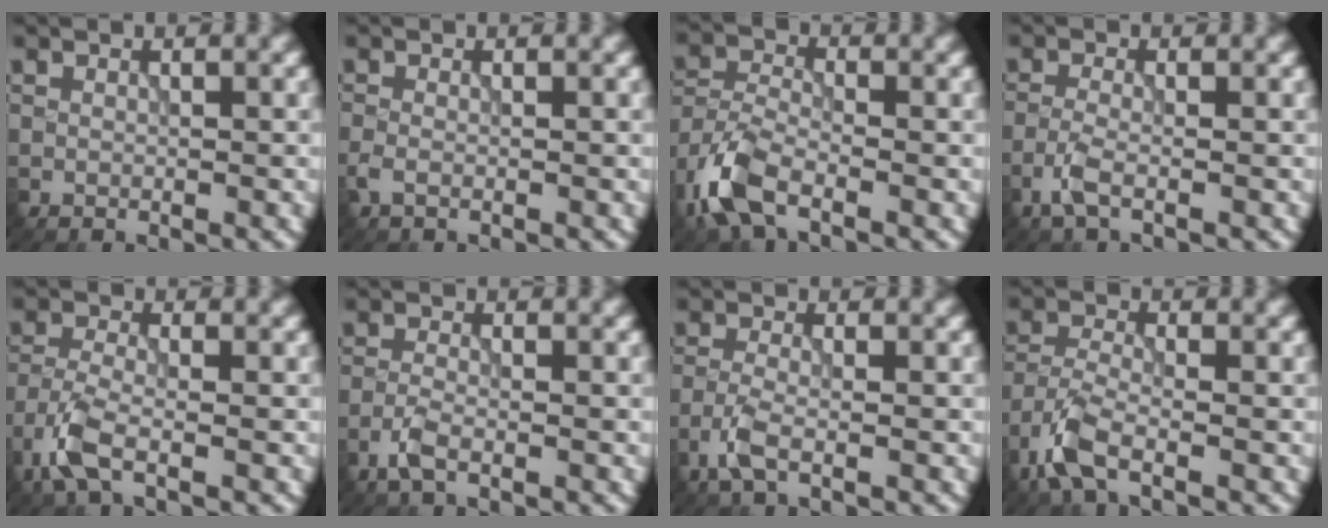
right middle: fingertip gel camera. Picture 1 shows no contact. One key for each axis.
{"total": 1.1, "fx": -0.6, "fy": 0.5, "fz": 0.8, "tx": -0.024, "ty": -0.003, "tz": -0.016}
{"total": 5.4, "fx": -3.3, "fy": 2.3, "fz": 3.6, "tx": -0.082, "ty": -0.004, "tz": -0.080}
{"total": 2.2, "fx": -1.2, "fy": 0.5, "fz": 1.7, "tx": -0.042, "ty": 0.001, "tz": -0.034}
{"total": 3.8, "fx": -2.3, "fy": 1.2, "fz": 2.8, "tx": -0.070, "ty": -0.006, "tz": -0.059}
{"total": 2.0, "fx": -1.2, "fy": 0.5, "fz": 1.5, "tx": -0.036, "ty": 0.000, "tz": -0.033}
{"total": 2.6, "fx": -1.5, "fy": 0.7, "fz": 2.0, "tx": -0.050, "ty": -0.001, "tz": -0.041}
{"total": 4.3, "fx": -2.8, "fy": 1.4, "fz": 3.0, "tx": -0.072, "ty": -0.008, "tz": -0.071}